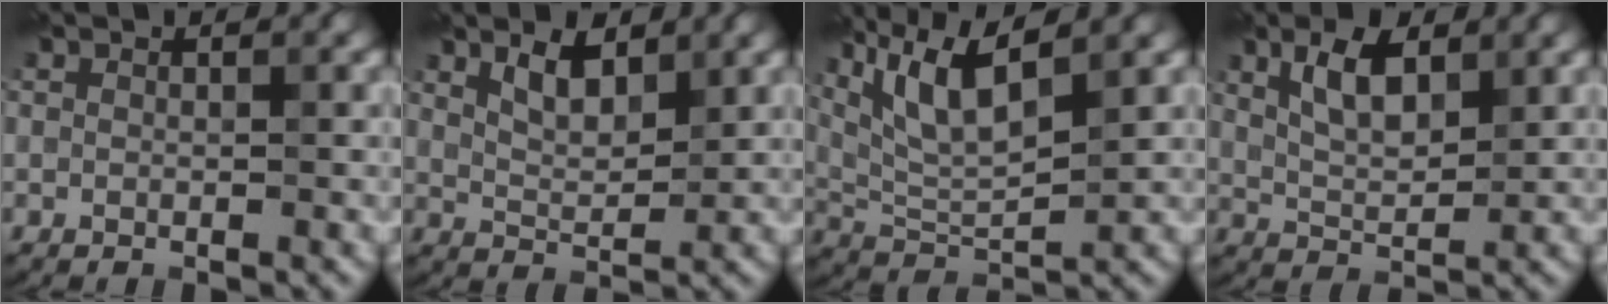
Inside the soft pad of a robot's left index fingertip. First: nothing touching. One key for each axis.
{"total": 2.9, "fx": 1.9, "fy": 1.2, "fz": 1.8, "tx": -0.038, "ty": 0.004, "tz": 0.036}
{"total": 6.5, "fx": 3.8, "fy": 1.6, "fz": 5.1, "tx": -0.104, "ty": 0.008, "tz": 0.078}
{"total": 3.9, "fx": 2.0, "fy": 1.6, "fz": 2.9, "tx": -0.058, "ty": 0.010, "tz": 0.037}